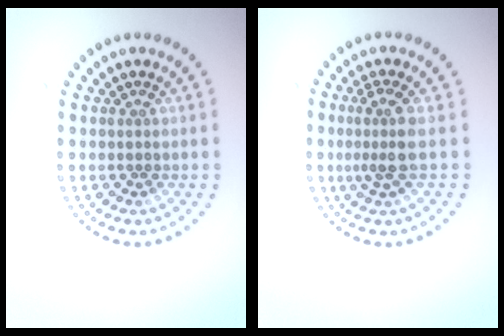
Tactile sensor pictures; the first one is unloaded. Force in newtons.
{"total": 2.6, "press": 1.9, "slide": 1.8}